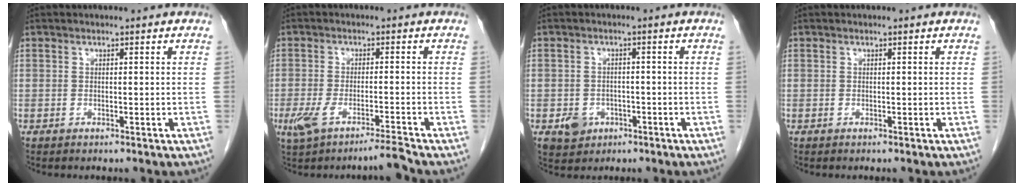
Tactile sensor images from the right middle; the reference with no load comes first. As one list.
[{"total": 5.0, "force": [-3.5, 0.0, 3.6], "torque": [-0.070, -0.003, -0.066]}, {"total": 3.9, "force": [-1.7, 3.2, 1.3], "torque": [-0.018, 0.006, -0.017]}, {"total": 0.0}]